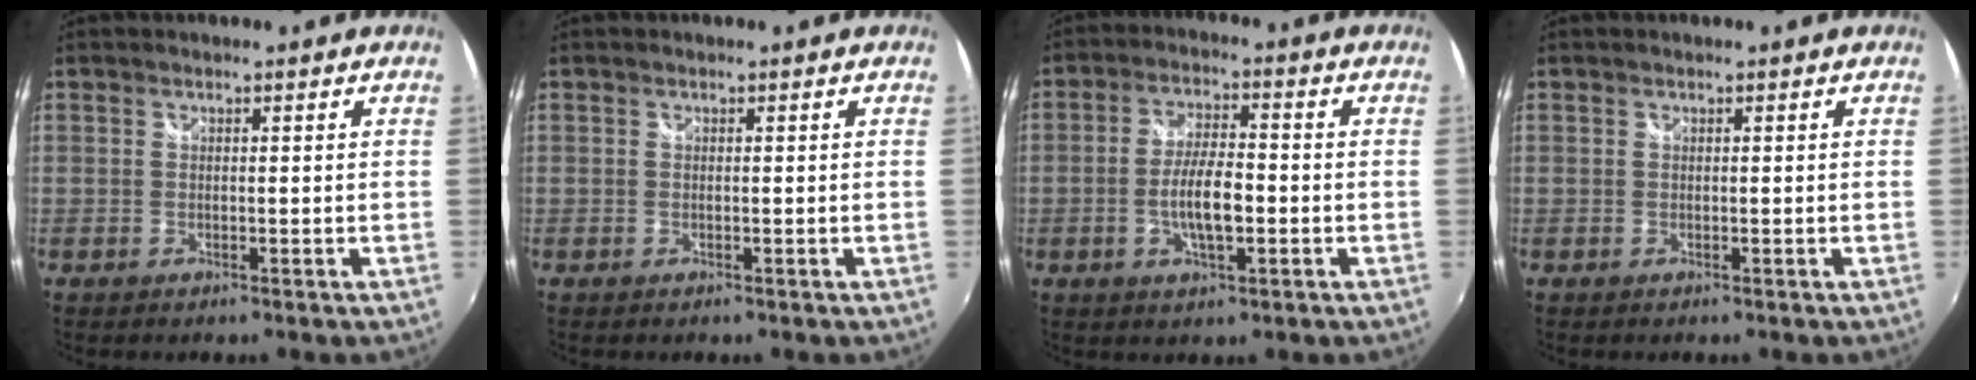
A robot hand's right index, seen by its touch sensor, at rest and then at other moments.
{"total": 0.0}
{"total": 7.3, "force": [-1.8, 2.3, 6.7], "torque": [-0.130, 0.000, -0.031]}
{"total": 0.0}